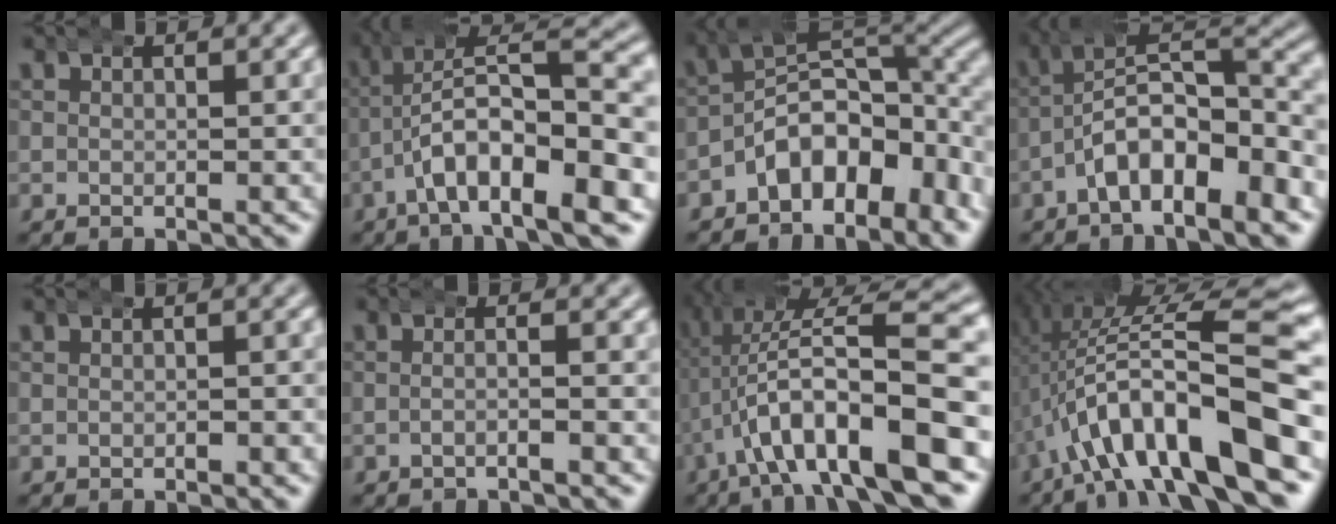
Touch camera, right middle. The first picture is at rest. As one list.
[{"total": 9.7, "force": [-1.8, 4.0, 8.6], "torque": [-0.133, 0.000, -0.026]}, {"total": 11.5, "force": [-2.9, 7.6, 8.1], "torque": [-0.110, -0.011, -0.045]}, {"total": 8.6, "force": [-1.6, 4.9, 6.9], "torque": [-0.096, 0.000, -0.033]}, {"total": 0.7, "force": [-0.3, 0.4, 0.5], "torque": [-0.004, 0.003, -0.007]}, {"total": 1.5, "force": [-0.9, -0.2, 1.2], "torque": [-0.019, 0.002, -0.020]}, {"total": 13.6, "force": [-1.6, 5.8, 12.2], "torque": [-0.193, 0.003, -0.018]}, {"total": 13.6, "force": [-0.9, 5.6, 12.4], "torque": [-0.197, 0.010, -0.011]}]